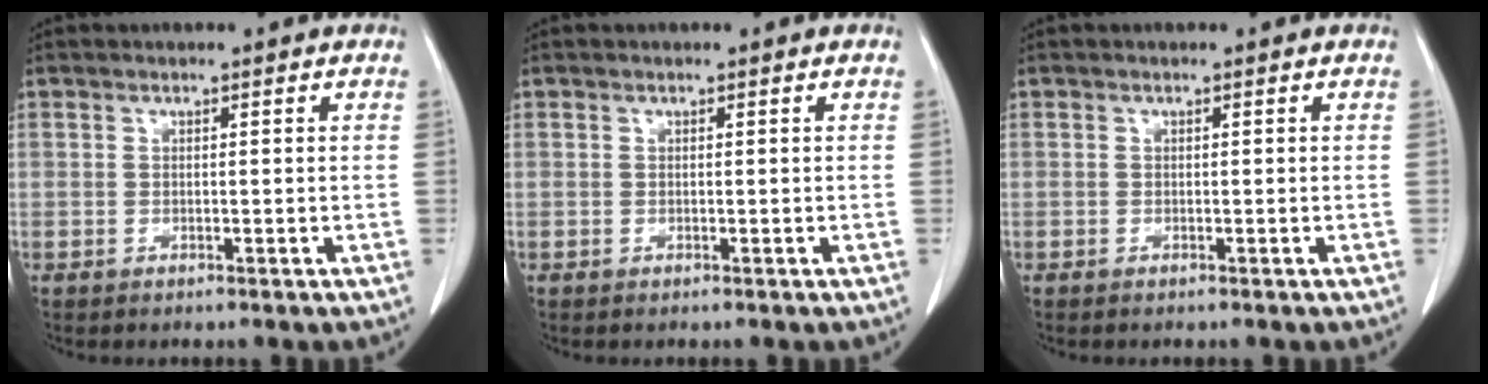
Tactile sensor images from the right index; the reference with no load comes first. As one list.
[{"total": 0.0}, {"total": 0.0}]